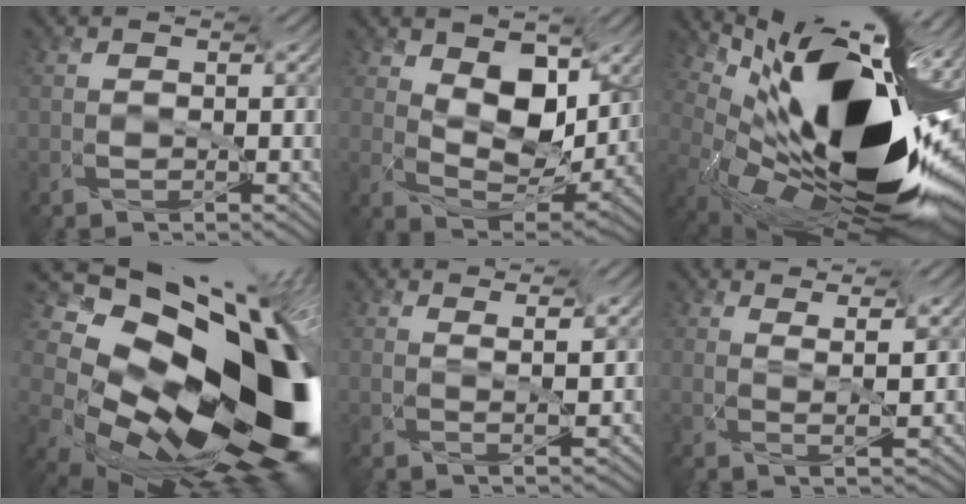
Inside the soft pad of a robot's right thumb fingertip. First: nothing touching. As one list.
[{"total": 8.2, "force": [1.3, 4.7, 6.7], "torque": [-0.105, -0.008, 0.035]}, {"total": 16.5, "force": [0.9, 7.1, 14.9], "torque": [-0.244, -0.029, 0.018]}, {"total": 17.5, "force": [-2.1, 11.6, 12.9], "torque": [-0.192, -0.029, -0.052]}, {"total": 2.9, "force": [2.5, -1.0, 1.2], "torque": [-0.007, -0.005, 0.043]}, {"total": 3.9, "force": [3.2, -1.2, 1.9], "torque": [-0.026, -0.007, 0.053]}]